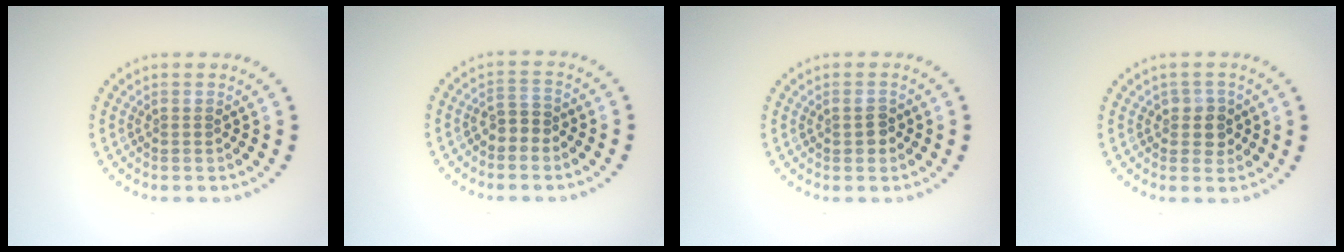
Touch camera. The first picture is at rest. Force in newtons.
{"total": 1.8, "press": 1.7, "slide": 0.8}
{"total": 1.4, "press": 1.4, "slide": 0.1}
{"total": 1.9, "press": 1.7, "slide": 0.8}